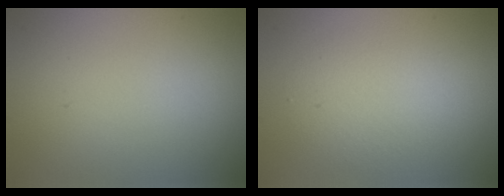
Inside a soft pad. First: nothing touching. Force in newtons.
{"total": 2.9, "press": 2.9, "slide": 0.2}